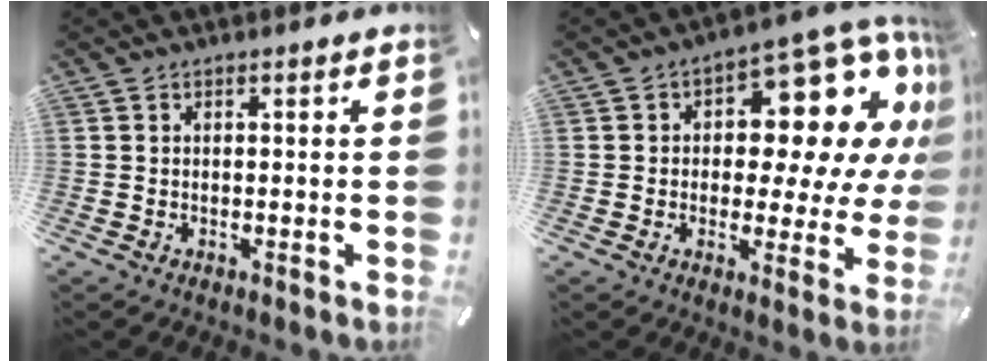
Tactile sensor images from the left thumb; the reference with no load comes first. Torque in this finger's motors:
{"motor_torque": [2.53, 2.47, 1.65, -0.39, 0.14]}